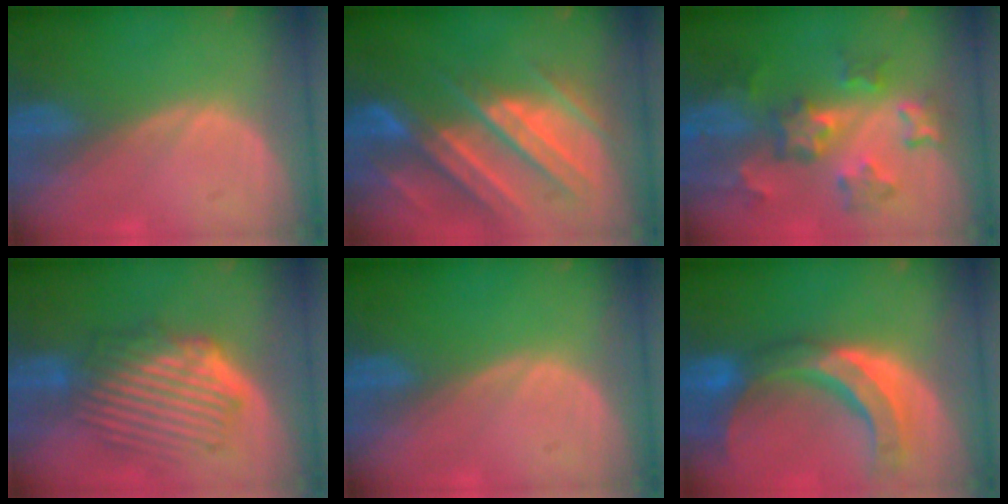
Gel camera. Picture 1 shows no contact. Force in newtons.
{"total": 11.3, "press": 9.9, "slide": 5.3}
{"total": 8.6, "press": 7.8, "slide": 3.8}
{"total": 9.4, "press": 8.3, "slide": 4.5}
{"total": 0.0}
{"total": 11.0, "press": 9.5, "slide": 5.6}